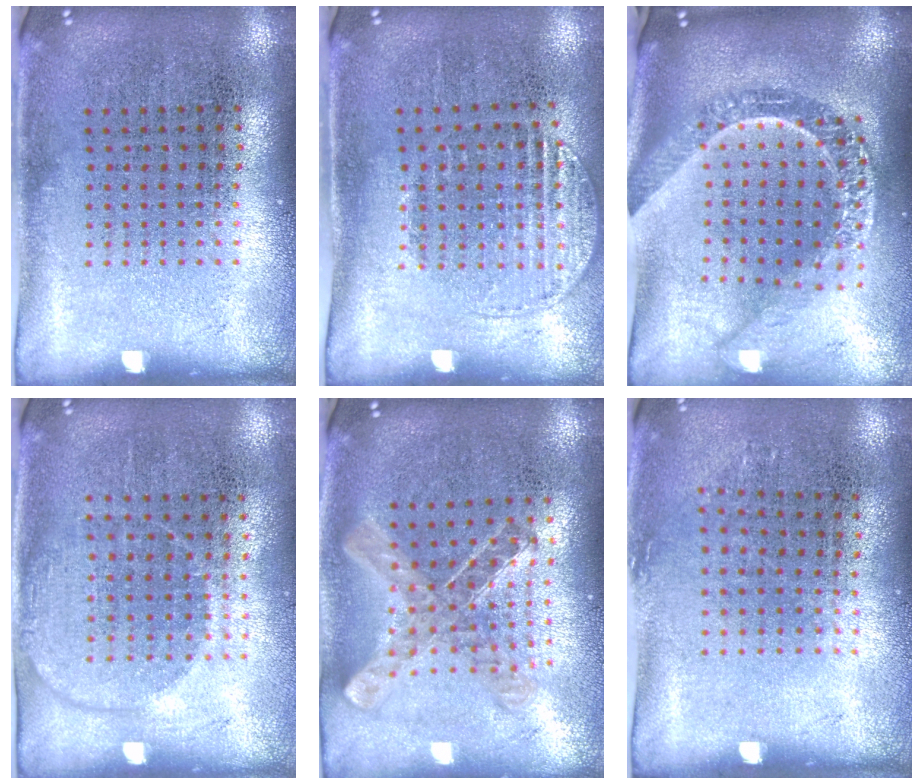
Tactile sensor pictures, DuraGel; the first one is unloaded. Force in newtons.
{"total": 1.3, "press": 1.1, "slide": 0.7}
{"total": 2.9, "press": 2.3, "slide": 1.8}
{"total": 1.4, "press": 1.2, "slide": 0.6}
{"total": 1.0, "press": 1.0, "slide": 0.1}
{"total": 0.8, "press": 0.7, "slide": 0.5}